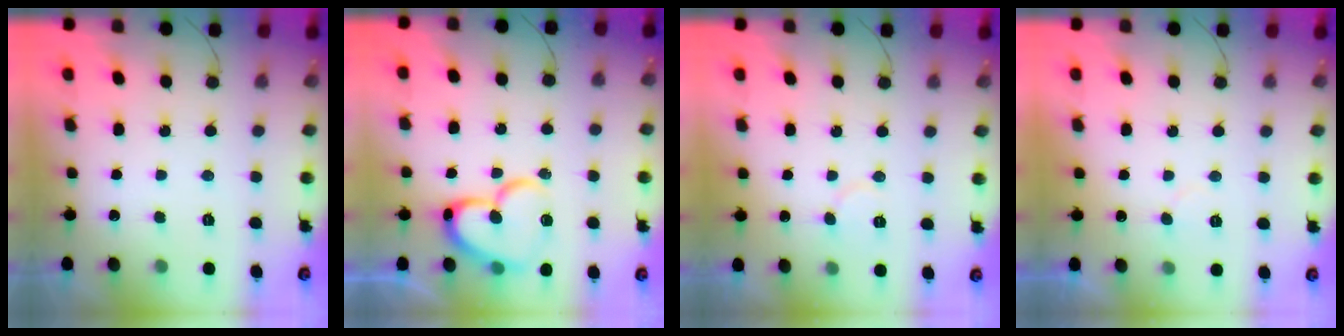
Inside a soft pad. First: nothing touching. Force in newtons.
{"total": 16.3, "press": 16.3, "slide": 1.3}
{"total": 4.3, "press": 4.3, "slide": 0.4}
{"total": 4.7, "press": 4.7, "slide": 0.3}